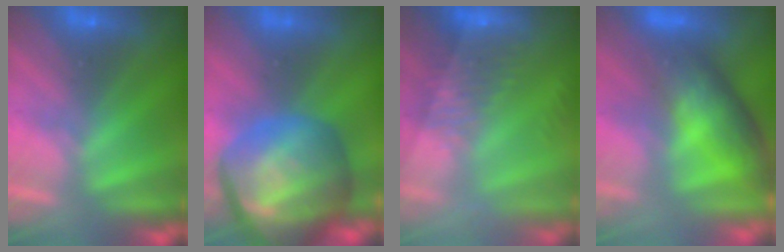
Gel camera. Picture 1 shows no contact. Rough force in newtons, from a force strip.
{"total": 7.1}
{"total": 6.6}
{"total": 8.9}